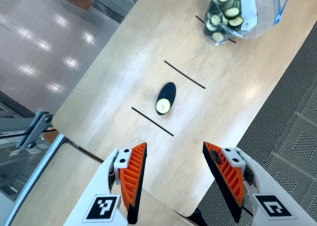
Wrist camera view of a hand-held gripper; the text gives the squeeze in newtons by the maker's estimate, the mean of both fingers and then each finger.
{"total": 0.0}